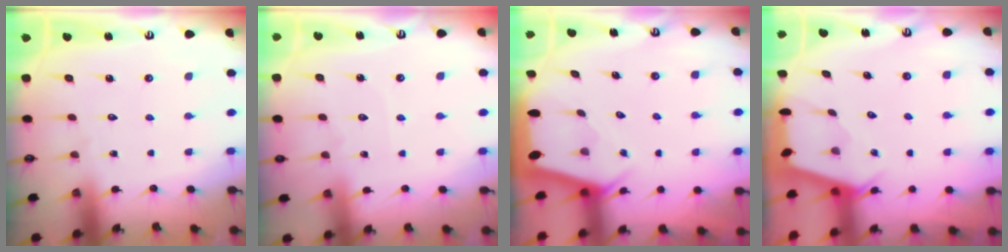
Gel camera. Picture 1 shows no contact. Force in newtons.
{"total": 3.3, "press": 3.3, "slide": 0.3}
{"total": 2.2, "press": 2.2, "slide": 0.3}
{"total": 2.4, "press": 2.3, "slide": 0.3}